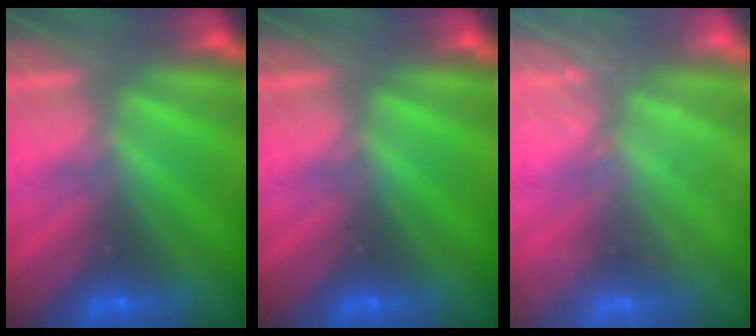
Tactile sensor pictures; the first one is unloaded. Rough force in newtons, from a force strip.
{"total": 0.0}
{"total": 2.5}